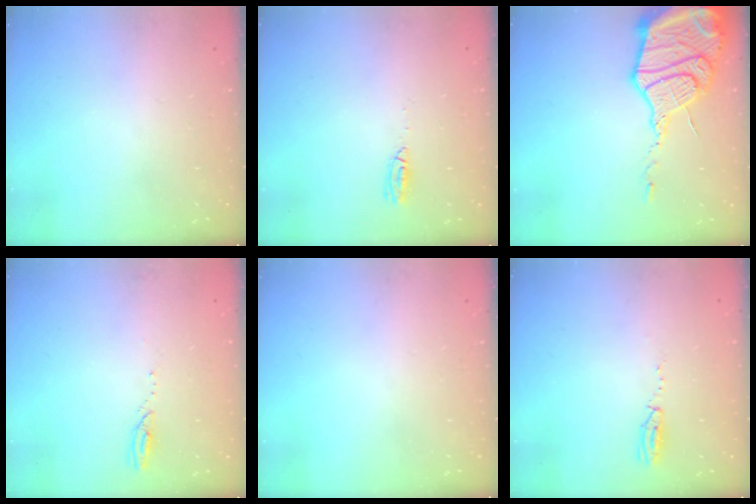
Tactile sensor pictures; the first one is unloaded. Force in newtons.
{"total": 5.4, "press": 4.1, "slide": 3.5}
{"total": 21.6, "press": 21.5, "slide": 2.1}
{"total": 2.3, "press": 2.3, "slide": 0.3}
{"total": 0.0}
{"total": 3.7, "press": 2.9, "slide": 2.2}